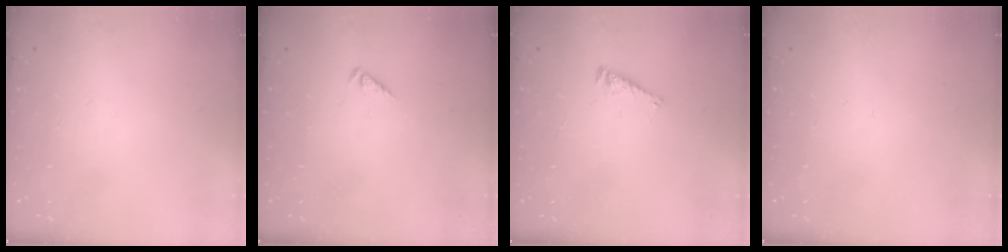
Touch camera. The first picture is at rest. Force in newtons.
{"total": 1.3, "press": 1.3, "slide": 0.4}
{"total": 2.6, "press": 2.6, "slide": 0.3}
{"total": 0.0}